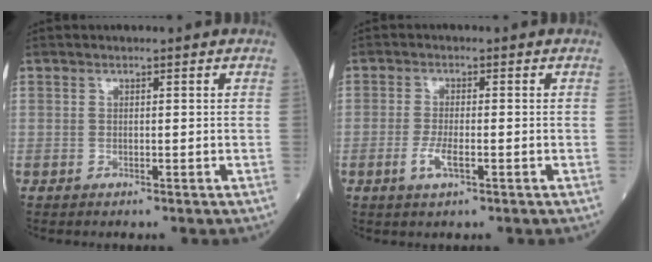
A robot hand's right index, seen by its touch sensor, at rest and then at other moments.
{"total": 3.2, "force": [-1.1, 0.8, 2.9], "torque": [-0.064, -0.002, -0.020]}